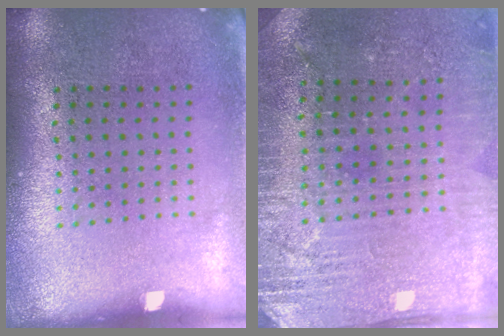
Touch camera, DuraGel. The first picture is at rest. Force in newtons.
{"total": 2.8, "press": 2.8, "slide": 0.5}